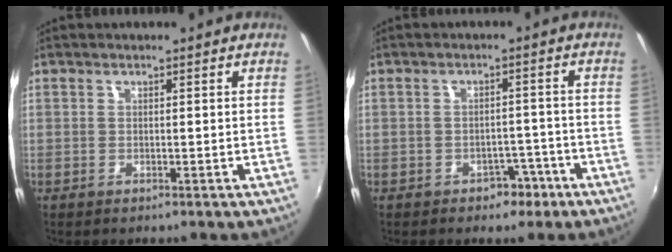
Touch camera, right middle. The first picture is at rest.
{"total": 4.1, "force": [-2.7, 2.8, 1.4], "torque": [-0.030, 0.009, -0.027]}